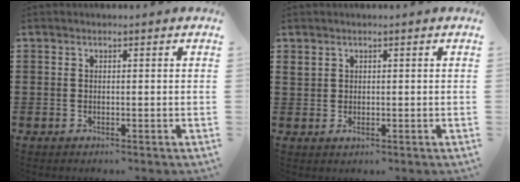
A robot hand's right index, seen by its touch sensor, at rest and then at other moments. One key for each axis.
{"total": 1.4, "fx": 0.9, "fy": 0.9, "fz": 0.5, "tx": -0.012, "ty": 0.003, "tz": 0.018}